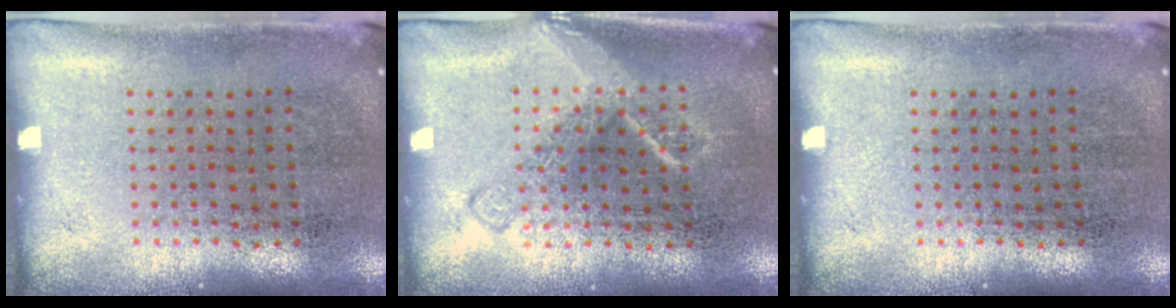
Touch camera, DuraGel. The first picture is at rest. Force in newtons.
{"total": 2.1, "press": 2.1, "slide": 0.3}
{"total": 0.0}